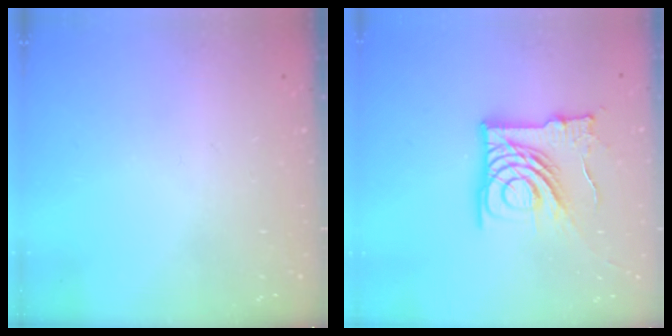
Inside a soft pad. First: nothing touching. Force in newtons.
{"total": 15.9, "press": 15.9, "slide": 1.7}